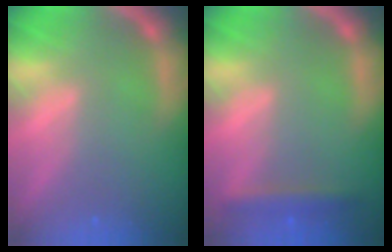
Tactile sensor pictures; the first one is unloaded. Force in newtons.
{"total": 2.4}